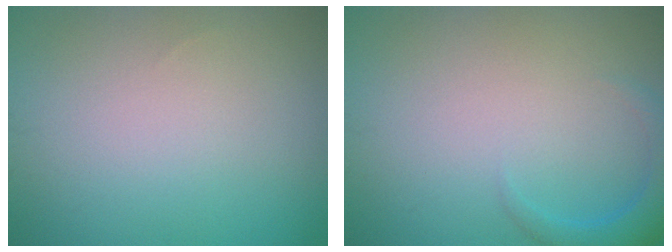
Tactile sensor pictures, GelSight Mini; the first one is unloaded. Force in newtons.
{"total": 2.5, "press": 2.5, "slide": 0.3}